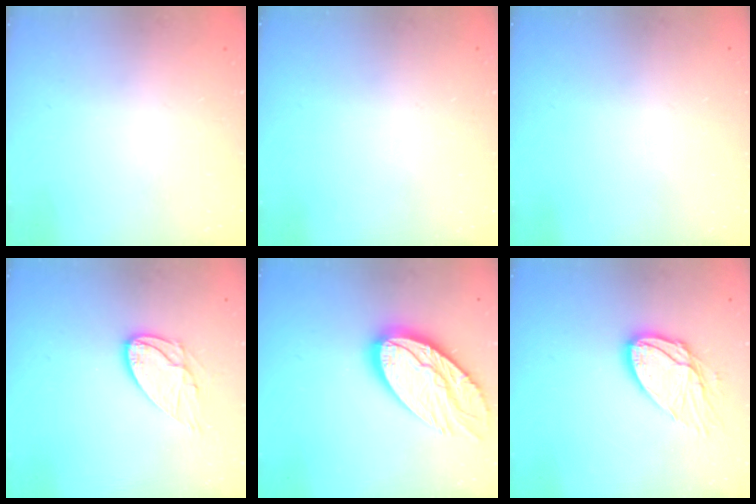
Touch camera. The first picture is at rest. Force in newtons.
{"total": 0.0}
{"total": 0.0}
{"total": 10.0, "press": 10.0, "slide": 0.8}
{"total": 19.9, "press": 19.9, "slide": 1.5}
{"total": 13.6, "press": 13.5, "slide": 1.1}